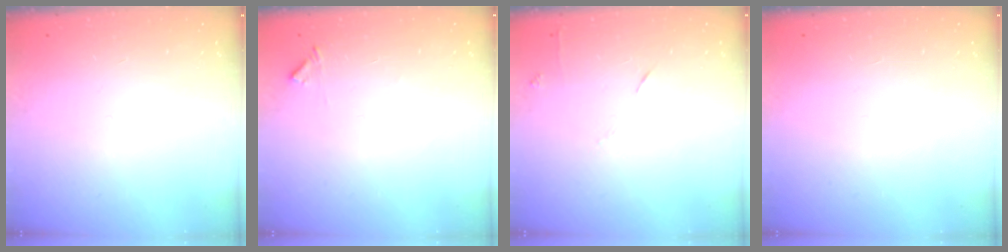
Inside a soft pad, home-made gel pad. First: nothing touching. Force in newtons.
{"total": 5.7, "press": 5.7, "slide": 0.4}
{"total": 6.6, "press": 6.6, "slide": 0.8}
{"total": 1.5, "press": 1.5, "slide": 0.1}